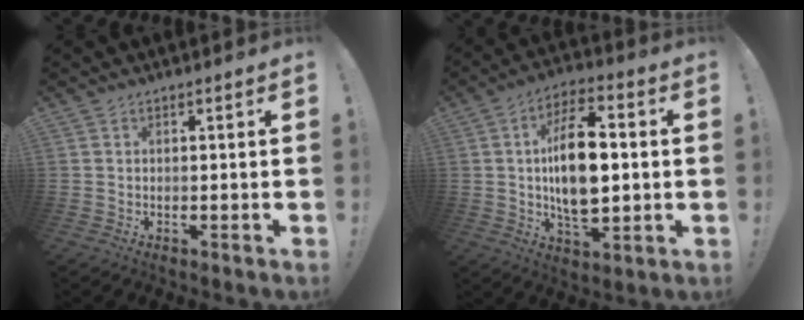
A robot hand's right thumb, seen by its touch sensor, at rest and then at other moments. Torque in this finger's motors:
{"motor_torque": [1.14, 2.67, 0.02, 0.37, 0.21]}